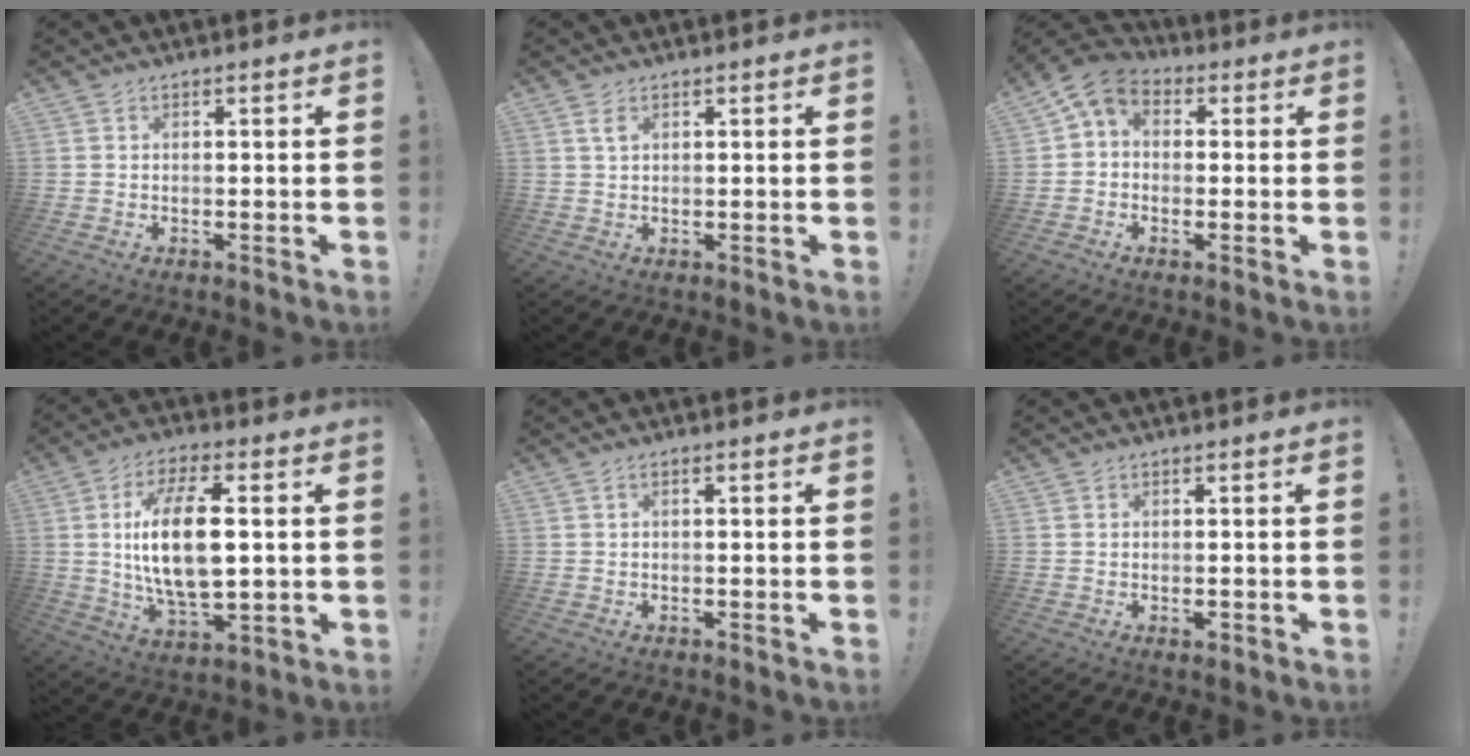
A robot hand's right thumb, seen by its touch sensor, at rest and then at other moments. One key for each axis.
{"total": 2.4, "fx": 1.1, "fy": 1.1, "fz": 1.8, "tx": -0.030, "ty": -0.001, "tz": 0.018}
{"total": 6.6, "fx": 1.6, "fy": 5.2, "fz": 3.7, "tx": -0.062, "ty": 0.004, "tz": 0.038}
{"total": 18.0, "fx": 1.9, "fy": 8.2, "fz": 15.9, "tx": -0.287, "ty": -0.013, "tz": 0.021}
{"total": 1.2, "fx": -0.3, "fy": 0.1, "fz": 1.1, "tx": -0.020, "ty": 0.002, "tz": -0.006}
{"total": 0.6, "fx": -0.4, "fy": 0.4, "fz": 0.3, "tx": 0.008, "ty": -0.002, "tz": -0.007}